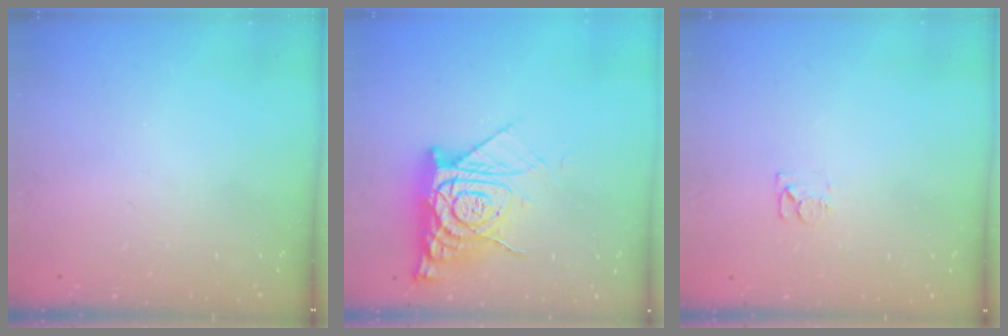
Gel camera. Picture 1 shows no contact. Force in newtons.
{"total": 13.2, "press": 13.2, "slide": 1.2}
{"total": 5.0, "press": 5.0, "slide": 0.5}